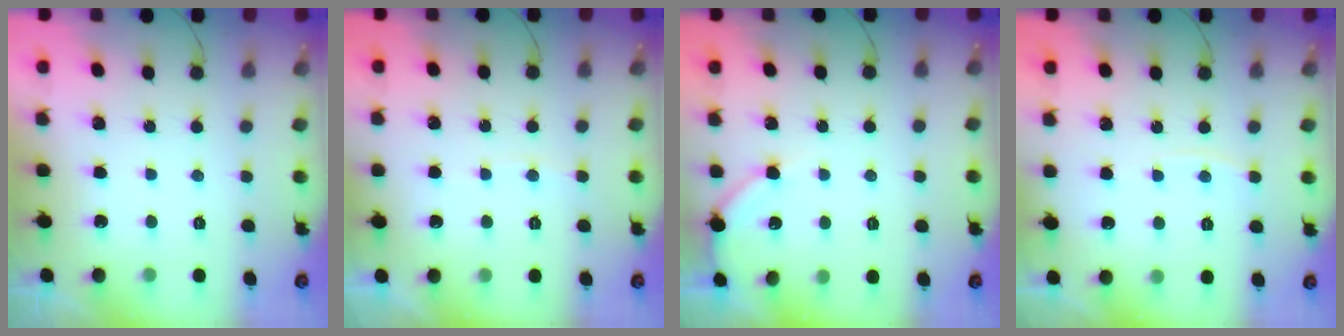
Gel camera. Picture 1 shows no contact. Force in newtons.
{"total": 2.2, "press": 2.2, "slide": 0.3}
{"total": 5.4, "press": 5.4, "slide": 0.6}
{"total": 2.7, "press": 2.7, "slide": 0.3}